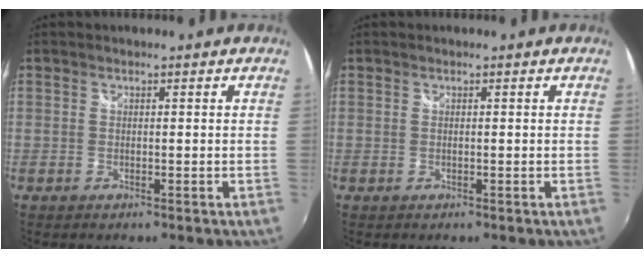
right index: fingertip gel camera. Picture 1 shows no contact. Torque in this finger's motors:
{"motor_torque": [0.00, 0.00, 0.00, 0.01]}